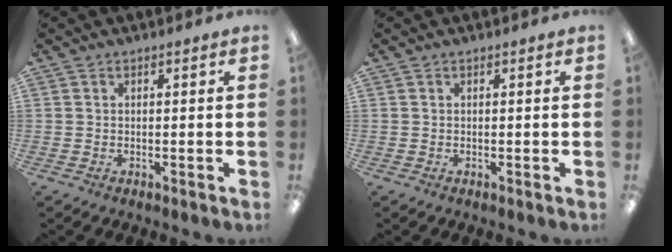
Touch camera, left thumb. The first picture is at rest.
{"total": 0.0}